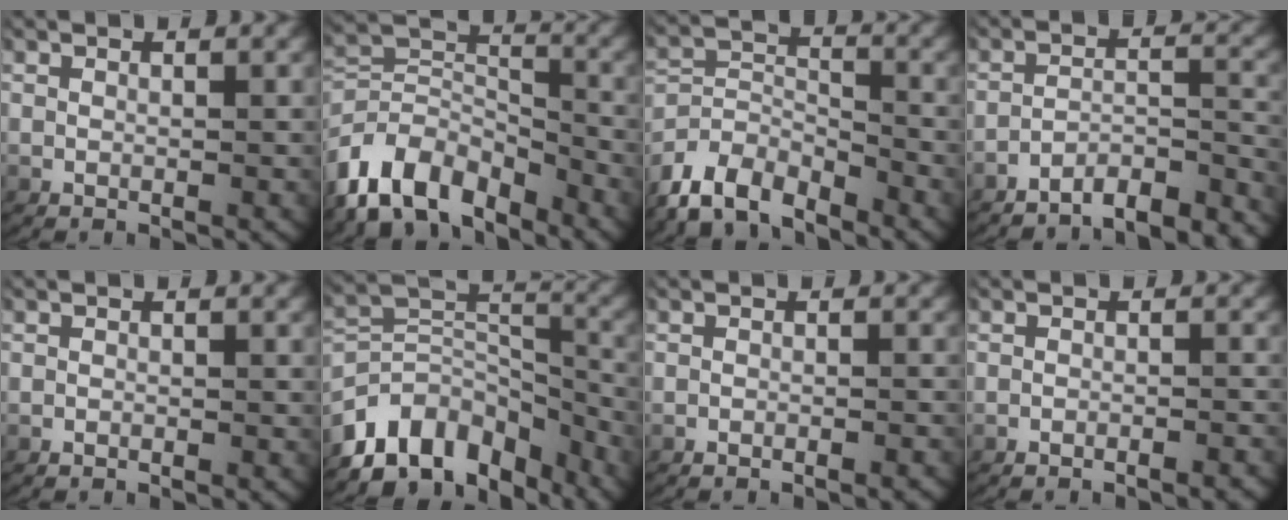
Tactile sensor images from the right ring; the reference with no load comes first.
{"total": 11.0, "force": [-5.8, 7.9, 5.1], "torque": [-0.095, -0.047, -0.089]}
{"total": 8.2, "force": [-4.9, 5.7, 3.1], "torque": [-0.077, -0.039, -0.079]}
{"total": 8.2, "force": [-7.8, 1.5, 1.8], "torque": [-0.015, -0.017, -0.122]}
{"total": 0.6, "force": [-0.6, -0.1, 0.0], "torque": [-0.006, -0.005, -0.008]}
{"total": 12.5, "force": [-5.9, 9.0, 6.5], "torque": [-0.118, -0.048, -0.086]}
{"total": 1.3, "force": [-1.2, 0.1, 0.4], "torque": [-0.007, -0.001, -0.021]}
{"total": 1.7, "force": [-1.6, 0.2, 0.5], "torque": [-0.006, -0.001, -0.029]}